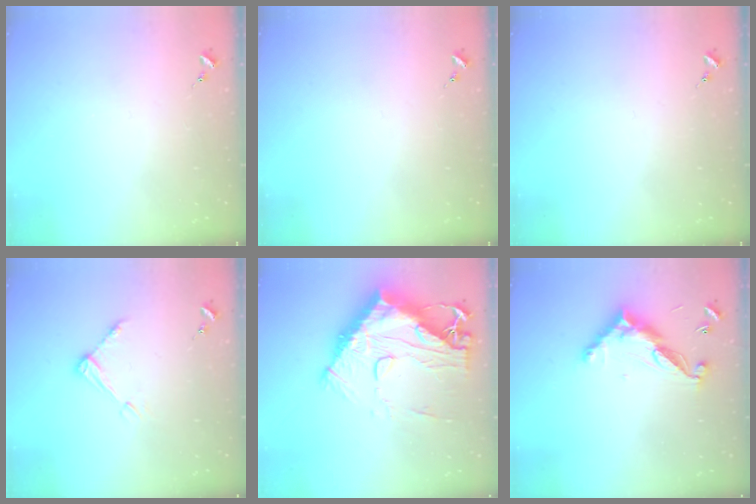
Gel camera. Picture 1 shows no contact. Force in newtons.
{"total": 0.0}
{"total": 0.0}
{"total": 6.5, "press": 6.4, "slide": 0.5}
{"total": 23.2, "press": 23.1, "slide": 2.2}
{"total": 12.8, "press": 12.8, "slide": 0.4}